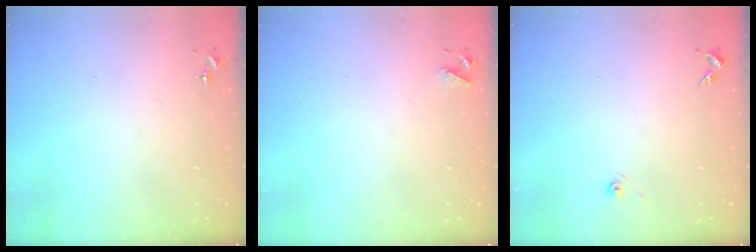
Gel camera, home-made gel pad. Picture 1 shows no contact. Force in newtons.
{"total": 4.1, "press": 4.0, "slide": 0.7}
{"total": 3.3, "press": 2.7, "slide": 2.0}